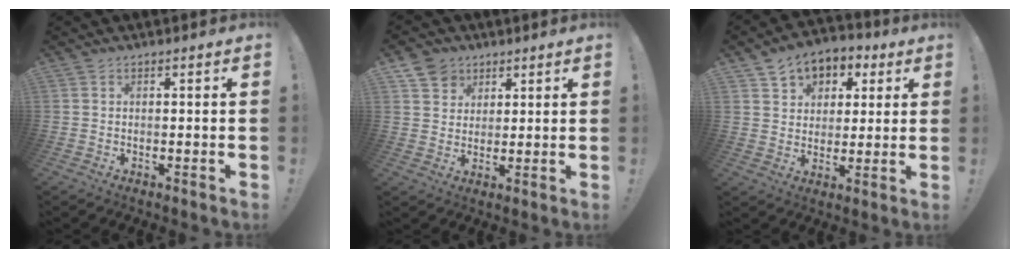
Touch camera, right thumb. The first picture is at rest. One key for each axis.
{"total": 7.4, "fx": 4.5, "fy": 5.7, "fz": 1.1, "tx": -0.018, "ty": -0.025, "tz": 0.088}
{"total": 8.1, "fx": 3.9, "fy": 6.7, "fz": 2.4, "tx": -0.032, "ty": -0.024, "tz": 0.076}